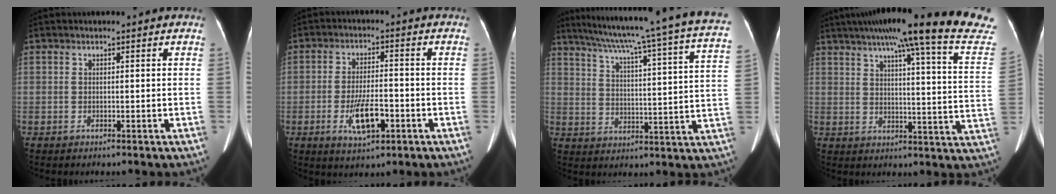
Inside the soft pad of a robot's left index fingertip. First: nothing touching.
{"total": 6.9, "force": [-2.7, 2.2, 6.0], "torque": [-0.114, -0.004, -0.043]}
{"total": 28.0, "force": [22.7, 0.2, 16.3], "torque": [-0.248, -0.034, 0.284]}
{"total": 27.7, "force": [23.3, 0.2, 15.1], "torque": [-0.196, -0.048, 0.279]}